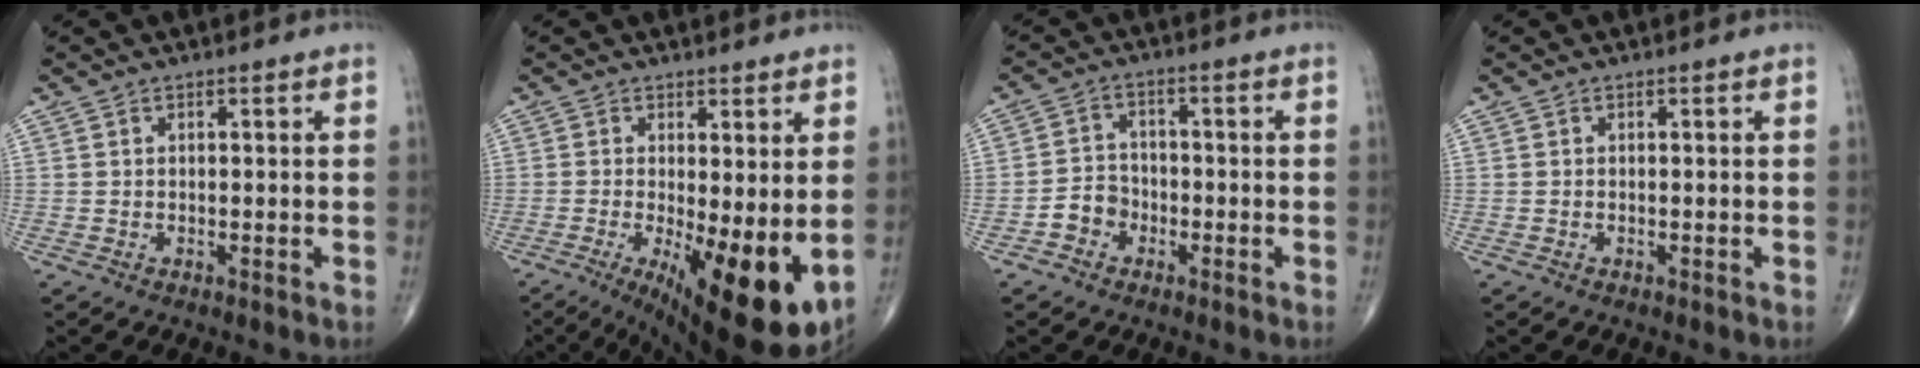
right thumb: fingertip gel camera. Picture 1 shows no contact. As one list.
[{"total": 14.8, "force": [-2.5, 4.8, 13.8], "torque": [-0.194, -0.029, -0.019]}, {"total": 4.6, "force": [-2.2, 3.7, 1.5], "torque": [-0.008, 0.021, -0.047]}, {"total": 0.0}]